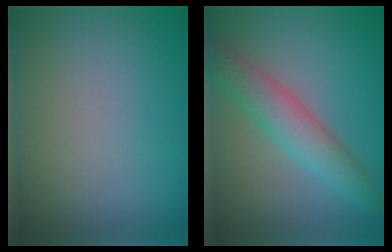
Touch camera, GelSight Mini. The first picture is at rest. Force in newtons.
{"total": 4.2, "press": 4.2, "slide": 0.2}